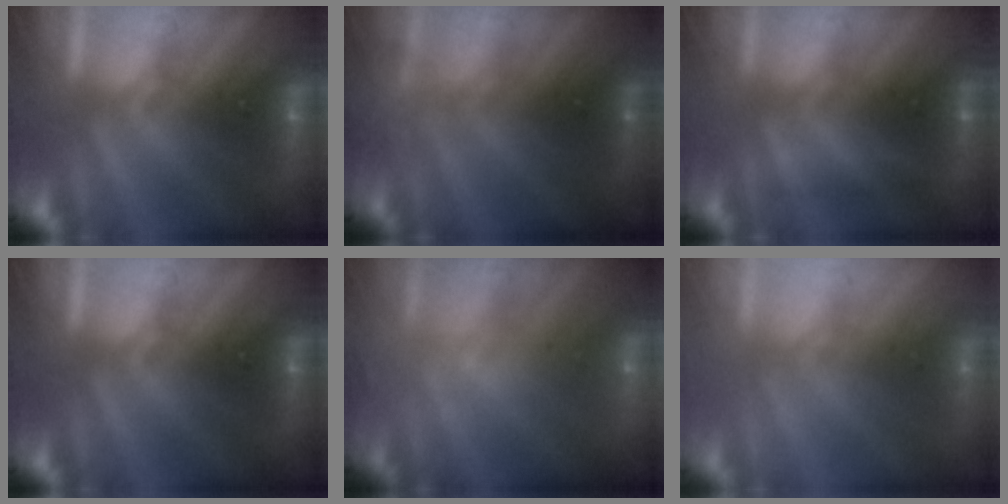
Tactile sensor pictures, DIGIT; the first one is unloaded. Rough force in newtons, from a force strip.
{"total": 2.3}
{"total": 1.8}
{"total": 0.0}
{"total": 2.3}
{"total": 2.5}